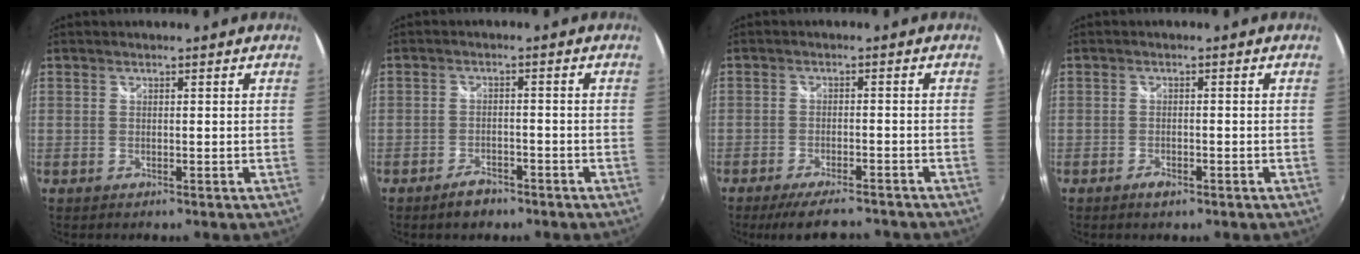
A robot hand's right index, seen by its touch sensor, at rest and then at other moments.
{"total": 4.0, "force": [-3.1, 1.9, 1.7], "torque": [-0.043, 0.004, -0.049]}
{"total": 9.5, "force": [-8.1, 2.1, 4.4], "torque": [-0.098, -0.020, -0.125]}
{"total": 1.9, "force": [-1.4, 0.9, 1.1], "torque": [-0.024, -0.004, -0.027]}